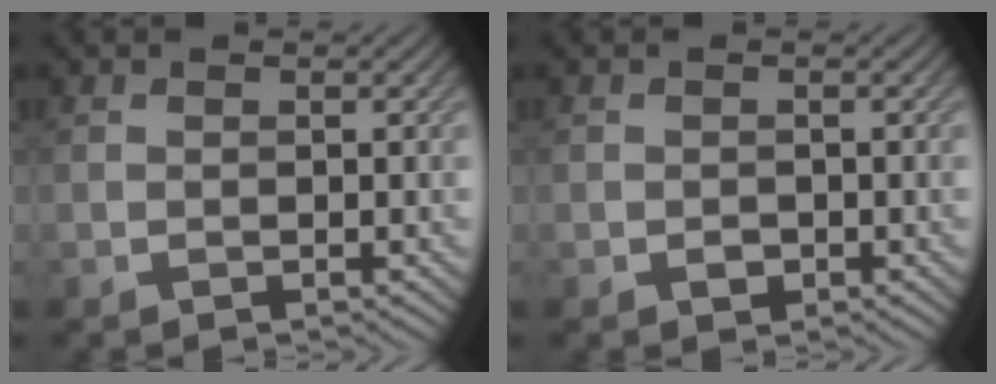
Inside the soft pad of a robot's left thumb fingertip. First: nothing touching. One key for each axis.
{"total": 0.9, "fx": -0.4, "fy": 0.7, "fz": 0.4, "tx": -0.005, "ty": -0.005, "tz": -0.008}